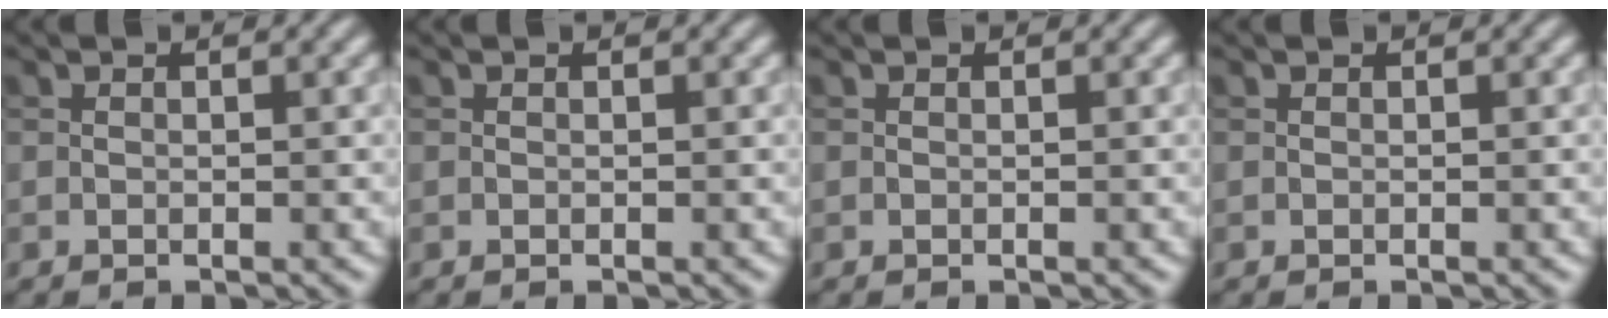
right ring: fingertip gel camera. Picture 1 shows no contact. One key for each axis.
{"total": 0.0}
{"total": 0.0}
{"total": 0.0}